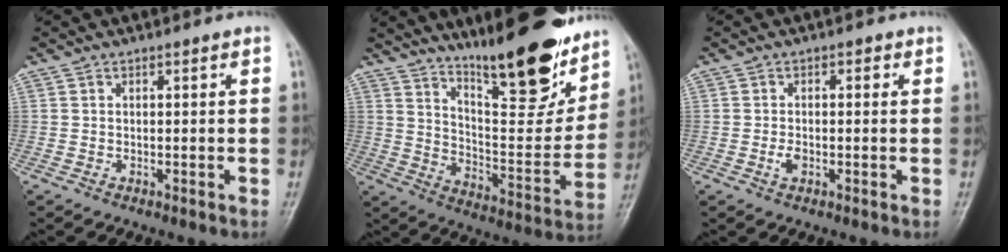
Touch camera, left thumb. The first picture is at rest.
{"total": 22.1, "force": [16.1, 5.9, 14.0], "torque": [-0.163, -0.096, 0.255]}
{"total": 2.5, "force": [-0.4, 1.7, 1.8], "torque": [-0.022, 0.004, -0.012]}